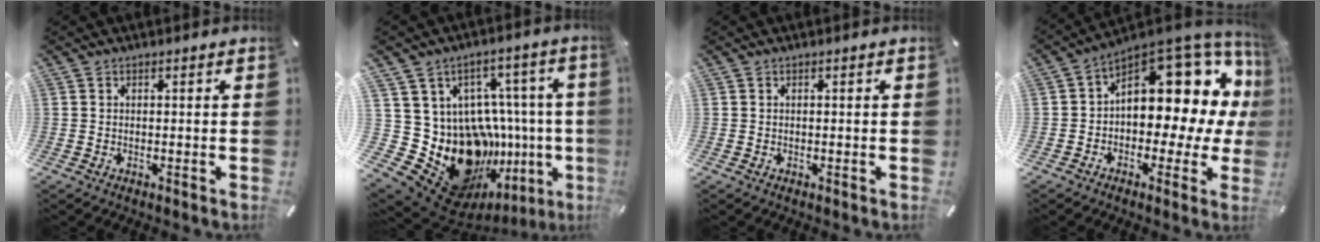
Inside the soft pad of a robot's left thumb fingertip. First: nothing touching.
{"total": 23.1, "force": [-6.6, 18.1, 12.8], "torque": [-0.170, -0.024, -0.036]}
{"total": 0.0}
{"total": 15.7, "force": [7.0, 9.1, 10.7], "torque": [-0.117, -0.080, 0.110]}